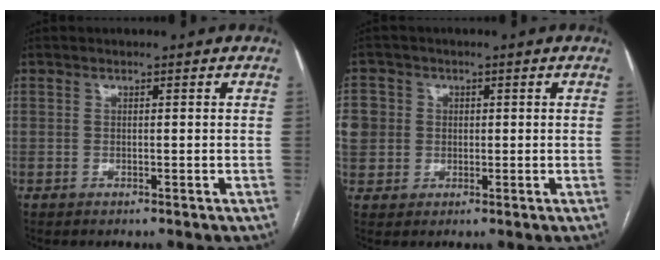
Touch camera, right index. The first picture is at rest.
{"total": 6.7, "force": [0.8, 6.4, 1.6], "torque": [-0.046, 0.020, 0.022]}